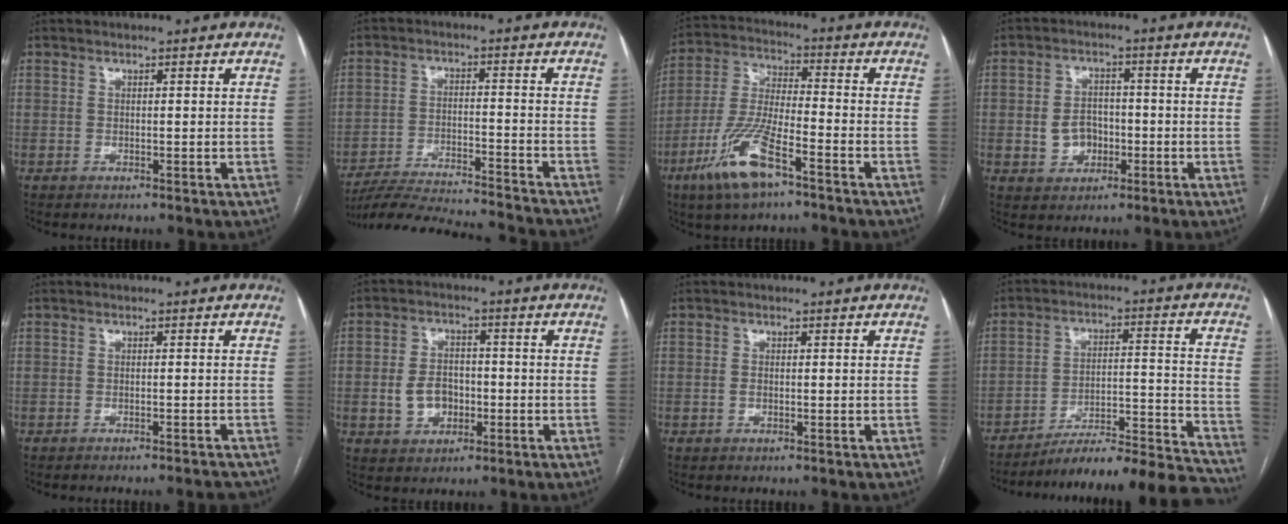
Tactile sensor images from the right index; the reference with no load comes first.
{"total": 17.6, "force": [-16.7, -0.1, 5.4], "torque": [-0.101, -0.021, -0.253]}
{"total": 12.5, "force": [-7.0, 2.7, 10.0], "torque": [-0.217, -0.016, -0.132]}
{"total": 5.5, "force": [-1.1, 4.4, 3.1], "torque": [-0.059, 0.010, -0.011]}
{"total": 5.5, "force": [-5.3, 0.4, 1.4], "torque": [-0.011, -0.005, -0.058]}
{"total": 6.1, "force": [-1.4, 4.5, 3.9], "torque": [-0.079, 0.011, -0.018]}
{"total": 0.7, "force": [-0.2, 0.4, 0.6], "torque": [-0.014, 0.000, -0.004]}
{"total": 21.8, "force": [-20.7, 0.3, 6.8], "torque": [-0.059, 0.016, -0.295]}